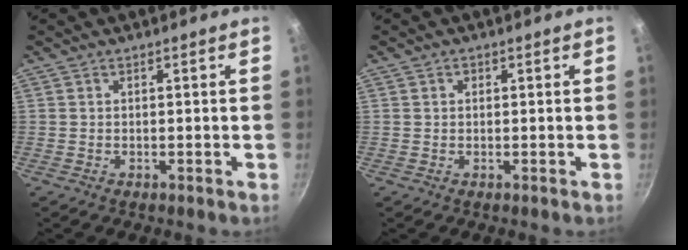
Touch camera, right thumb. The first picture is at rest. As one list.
[{"total": 0.8, "force": [0.2, 0.7, 0.3], "torque": [-0.001, 0.002, 0.002]}]